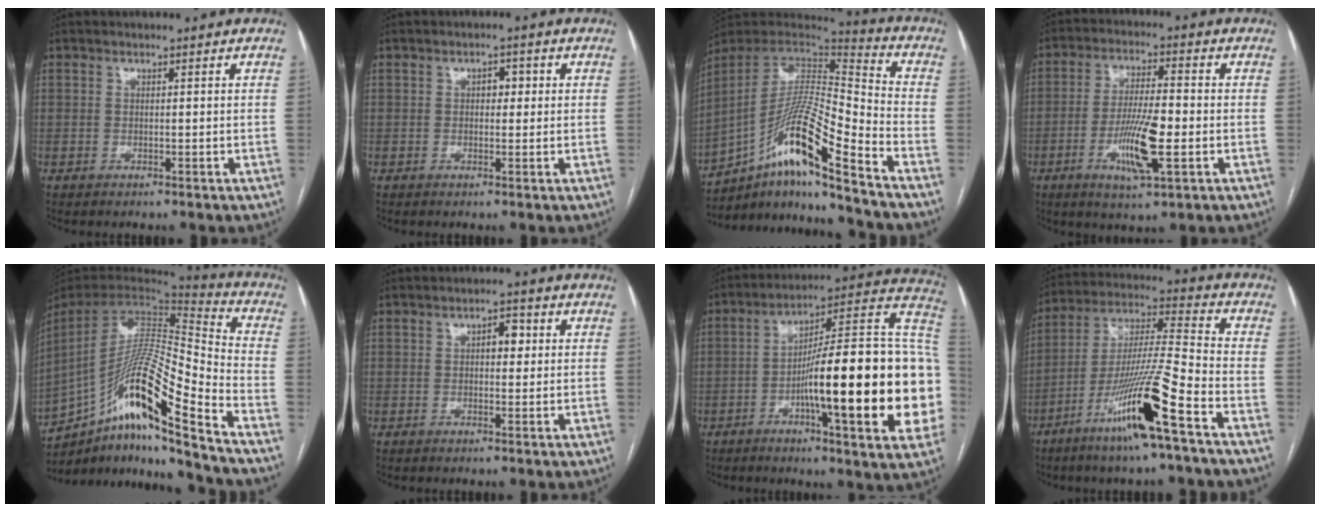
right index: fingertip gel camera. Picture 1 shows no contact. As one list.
[{"total": 2.2, "force": [0.5, 1.3, 1.7], "torque": [-0.023, 0.013, 0.007]}, {"total": 17.5, "force": [-11.3, 0.3, 13.4], "torque": [-0.263, 0.006, -0.202]}, {"total": 9.9, "force": [-2.8, 1.6, 9.3], "torque": [-0.176, -0.007, -0.049]}, {"total": 20.2, "force": [-13.9, -0.3, 14.7], "torque": [-0.281, 0.001, -0.258]}, {"total": 3.0, "force": [0.7, 1.5, 2.6], "torque": [-0.039, 0.012, 0.008]}, {"total": 28.6, "force": [-4.4, 2.7, 28.1], "torque": [-0.317, 0.012, -0.075]}, {"total": 16.4, "force": [-8.6, -0.4, 13.9], "torque": [-0.277, -0.023, -0.159]}]